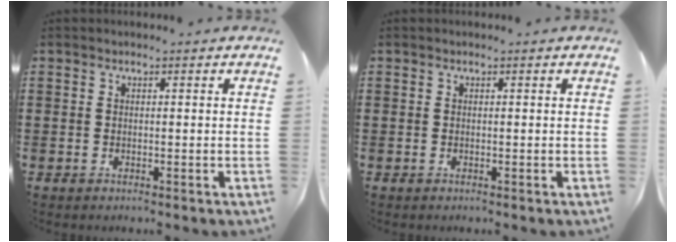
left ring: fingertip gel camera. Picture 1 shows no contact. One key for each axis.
{"total": 0.0}